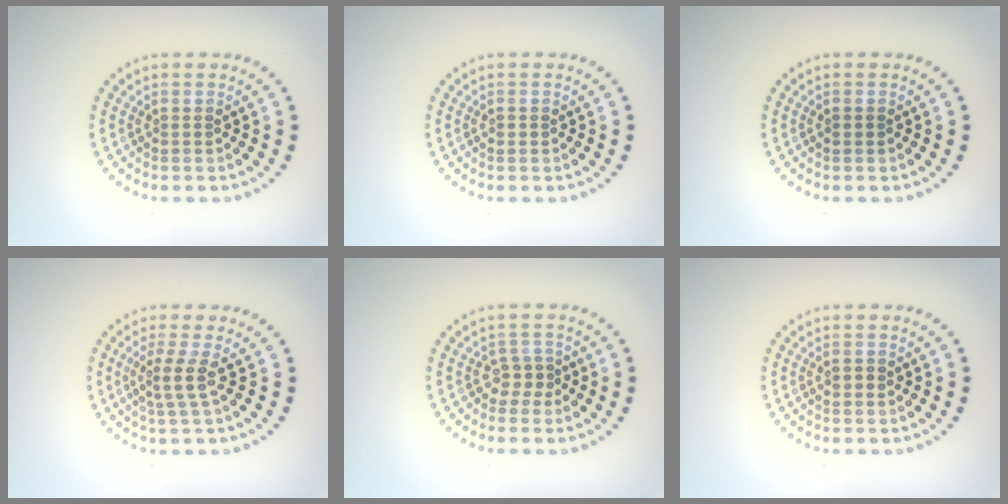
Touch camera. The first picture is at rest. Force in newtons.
{"total": 0.7, "press": 0.7, "slide": 0.1}
{"total": 0.8, "press": 0.8, "slide": 0.1}
{"total": 2.3, "press": 1.7, "slide": 1.5}
{"total": 1.8, "press": 1.4, "slide": 1.2}
{"total": 0.9, "press": 0.9, "slide": 0.3}